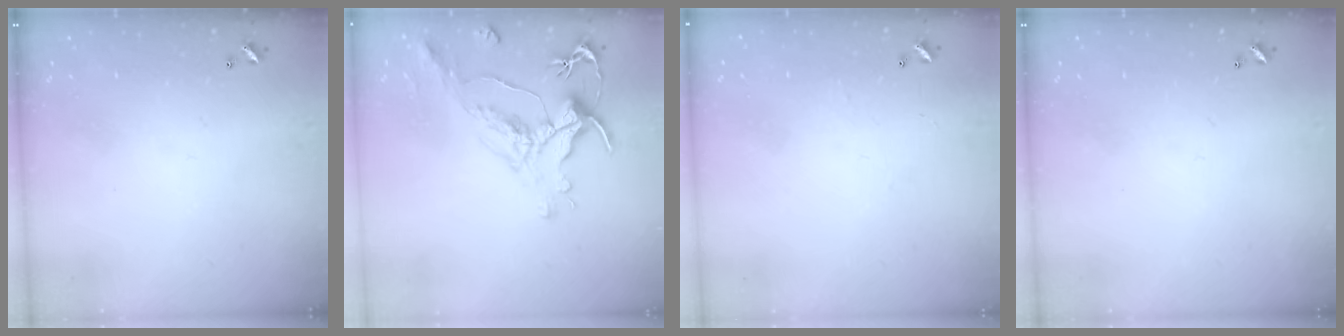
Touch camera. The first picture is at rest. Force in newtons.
{"total": 1.8, "press": 1.4, "slide": 1.2}
{"total": 3.2, "press": 3.1, "slide": 0.3}
{"total": 0.0}